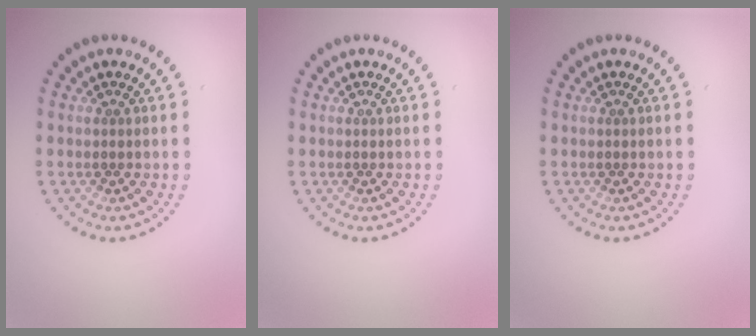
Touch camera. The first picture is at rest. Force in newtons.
{"total": 0.0}
{"total": 0.0}